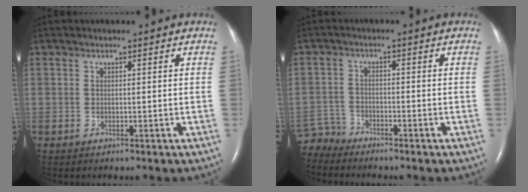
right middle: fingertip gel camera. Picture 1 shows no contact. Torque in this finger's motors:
{"motor_torque": [-0.41, -0.24, -0.16, -0.04]}